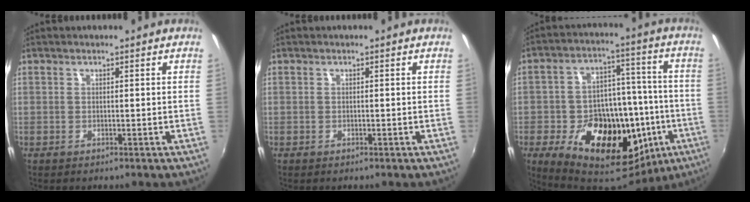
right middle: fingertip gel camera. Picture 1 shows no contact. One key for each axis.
{"total": 0.0}
{"total": 26.8, "fx": -9.1, "fy": 16.4, "fz": 19.1, "tx": -0.354, "ty": -0.001, "tz": -0.115}